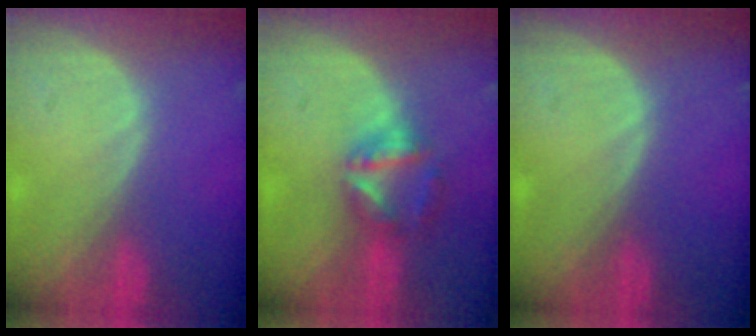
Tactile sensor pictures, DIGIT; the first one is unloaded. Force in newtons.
{"total": 5.7, "press": 5.4, "slide": 1.9}
{"total": 0.0}